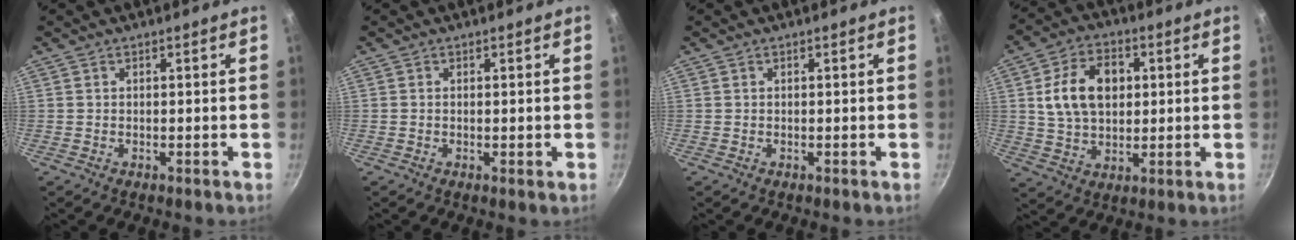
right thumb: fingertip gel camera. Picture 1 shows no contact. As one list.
[{"total": 0.8, "force": [-0.1, 0.1, 0.8], "torque": [-0.014, -0.002, -0.002]}, {"total": 0.0}, {"total": 12.7, "force": [2.4, 8.8, 8.9], "torque": [-0.134, 0.004, 0.038]}]